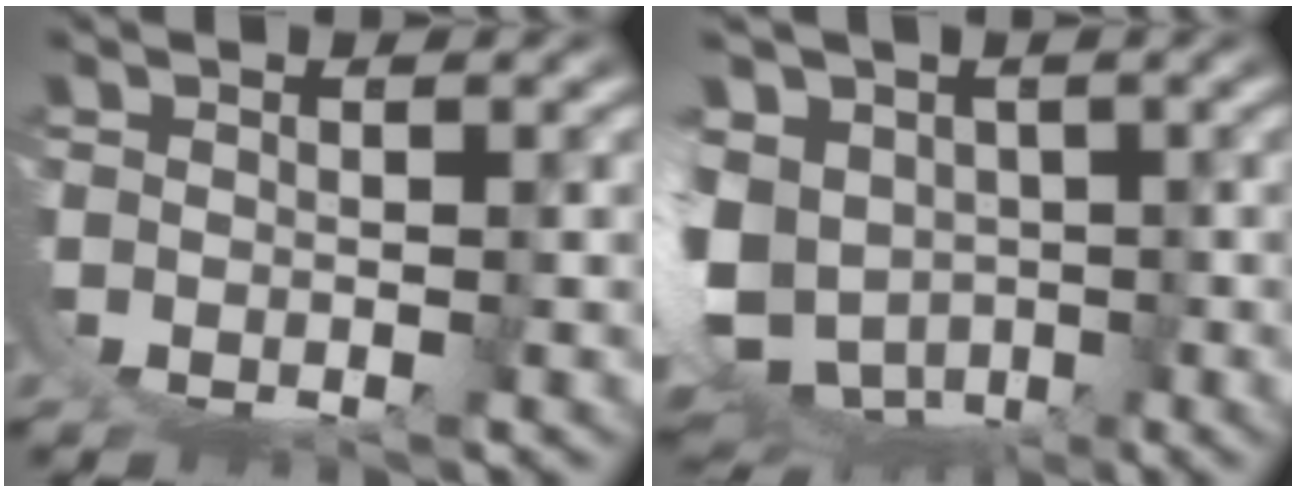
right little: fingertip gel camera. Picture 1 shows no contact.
{"total": 9.9, "force": [-2.1, 8.2, 5.0], "torque": [-0.147, -0.060, -0.014]}